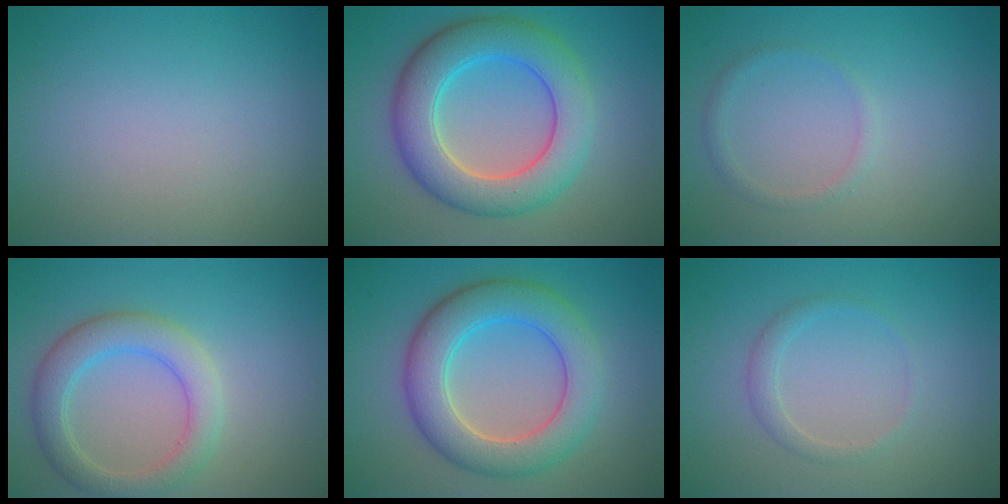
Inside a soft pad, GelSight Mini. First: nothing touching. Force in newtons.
{"total": 7.9, "press": 7.8, "slide": 0.2}
{"total": 1.1, "press": 1.1, "slide": 0.0}
{"total": 4.3, "press": 4.3, "slide": 0.3}
{"total": 7.0, "press": 7.0, "slide": 0.3}
{"total": 1.4, "press": 1.4, "slide": 0.1}